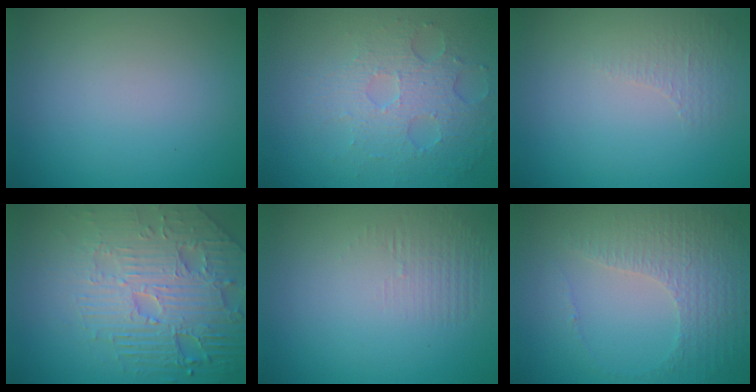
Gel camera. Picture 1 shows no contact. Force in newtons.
{"total": 5.0, "press": 3.4, "slide": 3.7}
{"total": 0.9, "press": 0.5, "slide": 0.8}
{"total": 6.8, "press": 5.6, "slide": 3.7}
{"total": 1.2, "press": 0.1, "slide": 1.2}
{"total": 4.6, "press": 3.1, "slide": 3.3}